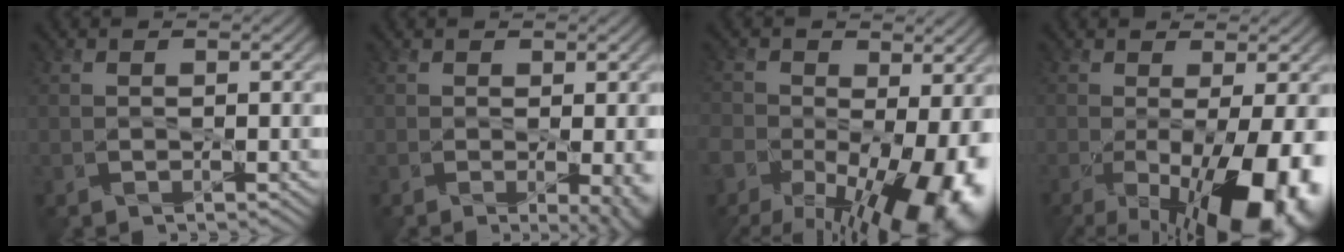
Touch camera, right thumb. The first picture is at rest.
{"total": 3.9, "force": [-0.6, 1.3, 3.6], "torque": [-0.048, -0.006, -0.006]}
{"total": 19.4, "force": [-7.9, 11.0, 14.0], "torque": [-0.266, -0.050, -0.094]}
{"total": 13.7, "force": [-4.8, 4.9, 11.8], "torque": [-0.204, -0.049, -0.052]}